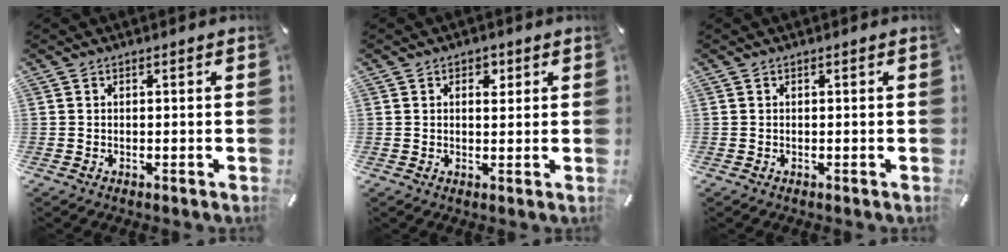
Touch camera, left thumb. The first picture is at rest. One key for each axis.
{"total": 2.8, "fx": 1.1, "fy": 1.9, "fz": 1.7, "tx": -0.005, "ty": -0.007, "tz": 0.011}
{"total": 0.0}